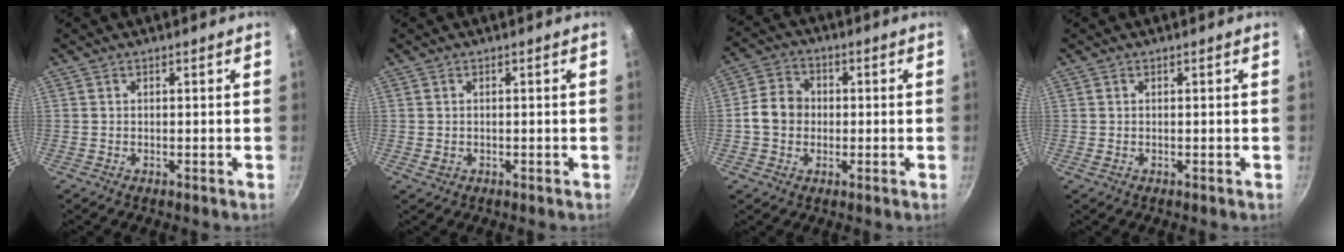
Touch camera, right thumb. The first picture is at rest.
{"total": 0.9, "force": [-0.1, 0.8, 0.4], "torque": [-0.007, 0.001, 0.001]}
{"total": 7.3, "force": [-0.4, 6.3, 3.8], "torque": [-0.042, 0.015, -0.021]}
{"total": 0.0}